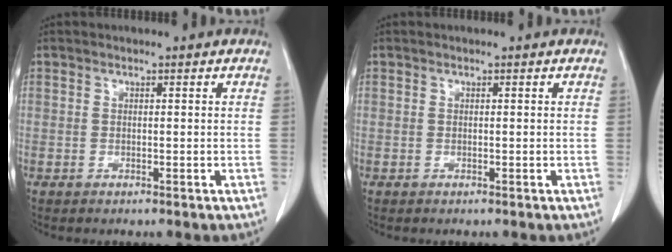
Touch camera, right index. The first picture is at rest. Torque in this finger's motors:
{"motor_torque": [0.00, 0.00, 0.00, 0.00]}